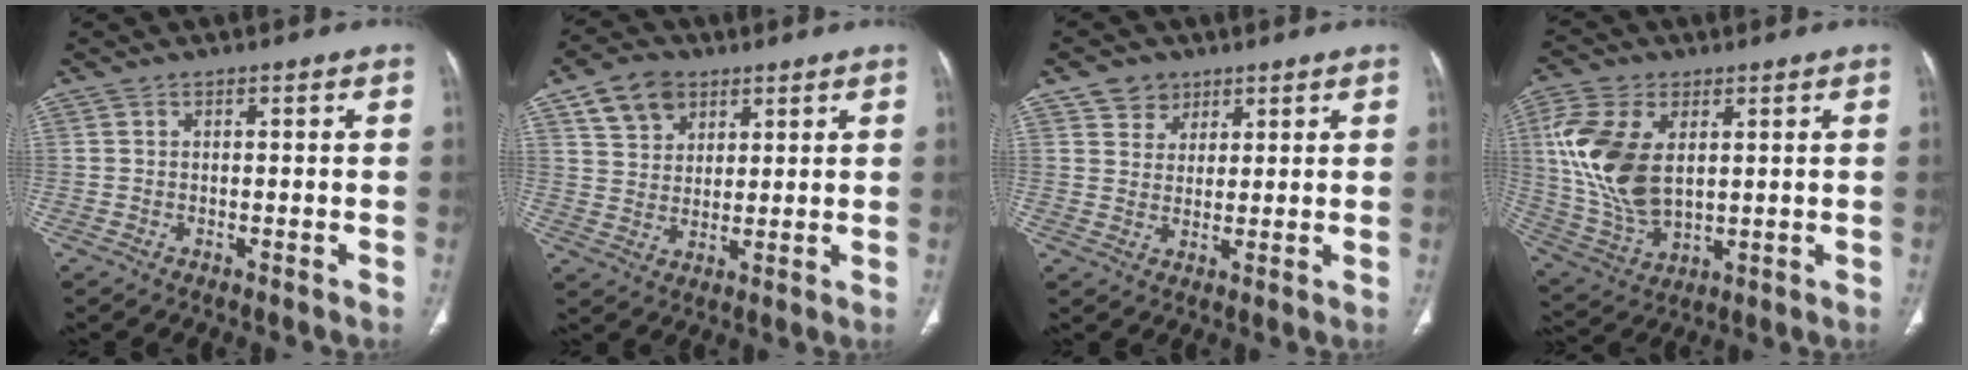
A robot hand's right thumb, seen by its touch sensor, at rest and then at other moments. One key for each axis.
{"total": 8.5, "fx": 4.6, "fy": 6.1, "fz": 3.8, "tx": -0.044, "ty": -0.014, "tz": 0.087}
{"total": 4.8, "fx": 2.9, "fy": 3.7, "fz": 0.9, "tx": 0.005, "ty": -0.018, "tz": 0.052}
{"total": 16.3, "fx": 3.3, "fy": 9.7, "fz": 12.6, "tx": -0.259, "ty": -0.009, "tz": 0.073}